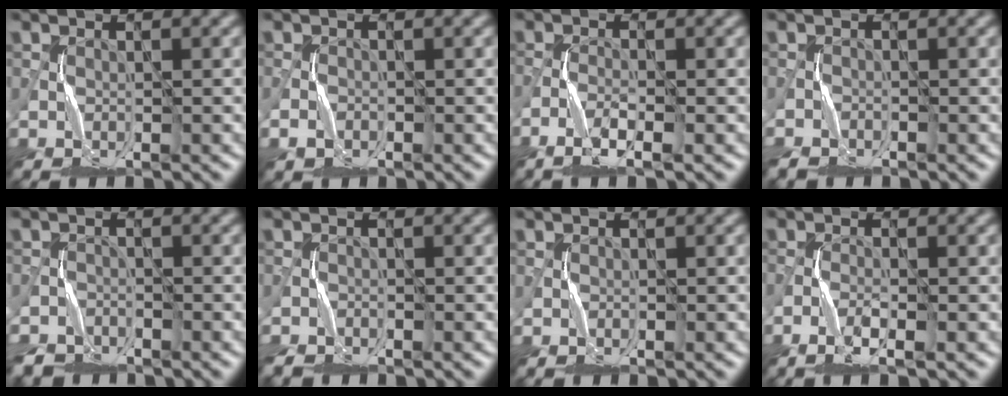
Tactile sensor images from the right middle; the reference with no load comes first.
{"total": 1.0, "force": [-0.6, 0.6, 0.5], "torque": [-0.008, 0.000, -0.012]}
{"total": 2.2, "force": [-1.3, 0.2, 1.8], "torque": [-0.040, -0.002, -0.030]}
{"total": 1.4, "force": [-1.3, 0.2, 0.0], "torque": [-0.001, -0.006, -0.032]}
{"total": 3.2, "force": [-3.0, 0.9, 0.0], "torque": [0.008, -0.018, -0.059]}
{"total": 1.8, "force": [-1.8, 0.2, 0.2], "torque": [-0.006, -0.010, -0.042]}
{"total": 0.0}
{"total": 1.8, "force": [-1.1, 0.1, 1.5], "torque": [-0.033, -0.002, -0.025]}